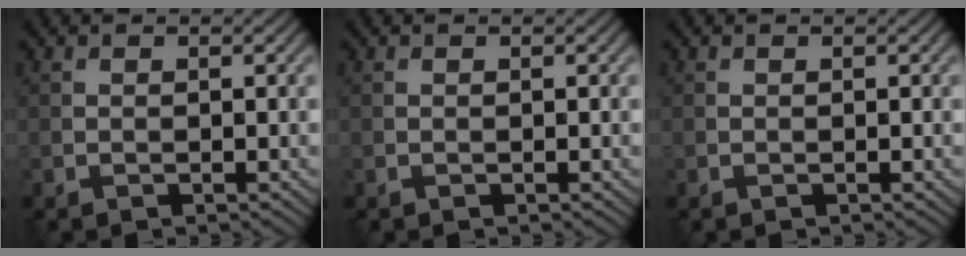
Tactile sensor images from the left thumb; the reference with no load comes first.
{"total": 0.0}
{"total": 0.0}